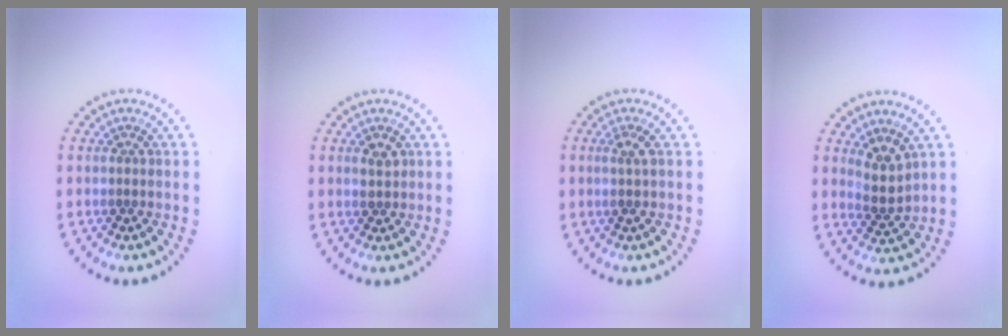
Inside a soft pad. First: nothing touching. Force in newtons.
{"total": 1.3, "press": 1.3, "slide": 0.1}
{"total": 1.4, "press": 1.1, "slide": 0.8}
{"total": 2.4, "press": 1.9, "slide": 1.5}